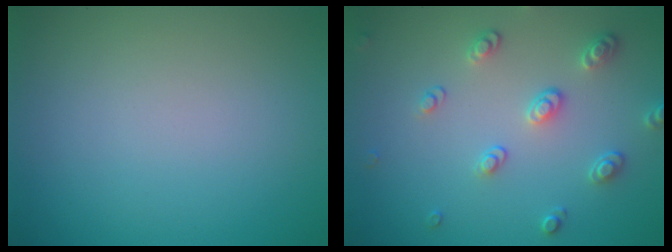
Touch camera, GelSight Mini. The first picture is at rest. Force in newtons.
{"total": 2.6, "press": 2.5, "slide": 0.7}